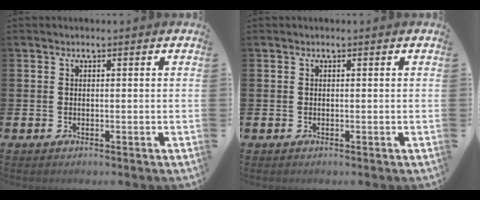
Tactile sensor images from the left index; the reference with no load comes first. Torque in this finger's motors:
{"motor_torque": [-0.01, -0.01, 0.00, 0.01]}